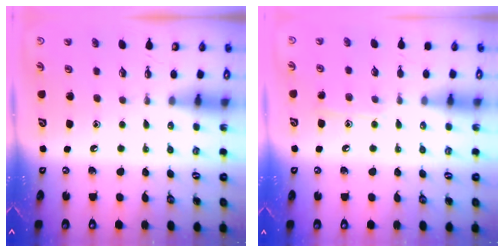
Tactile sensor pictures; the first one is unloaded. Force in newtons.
{"total": 7.4, "press": 7.4, "slide": 0.3}